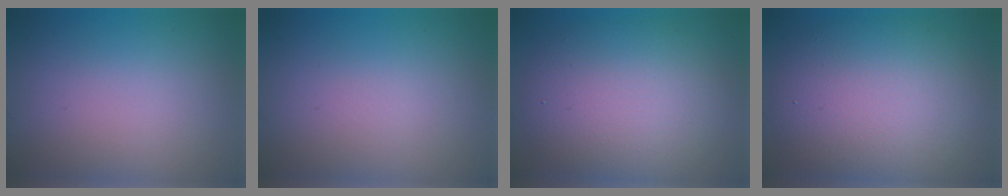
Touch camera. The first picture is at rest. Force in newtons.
{"total": 0.0}
{"total": 7.8, "press": 7.8, "slide": 0.6}
{"total": 9.1, "press": 9.1, "slide": 0.6}